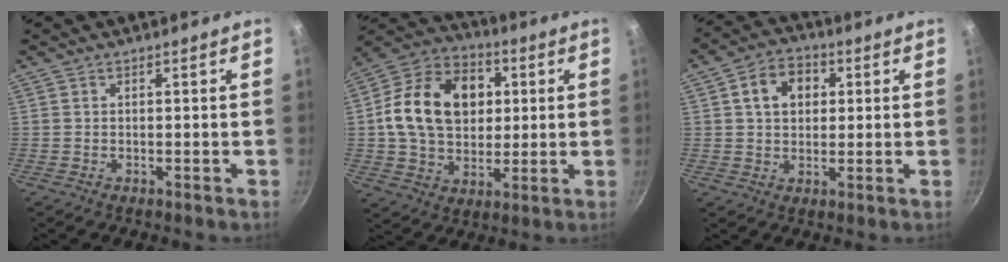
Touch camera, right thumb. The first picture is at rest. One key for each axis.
{"total": 19.9, "fx": 3.1, "fy": 14.9, "fz": 12.8, "tx": -0.190, "ty": 0.020, "tz": 0.044}
{"total": 8.5, "fx": 2.2, "fy": 6.5, "fz": 5.0, "tx": -0.057, "ty": 0.010, "tz": 0.027}